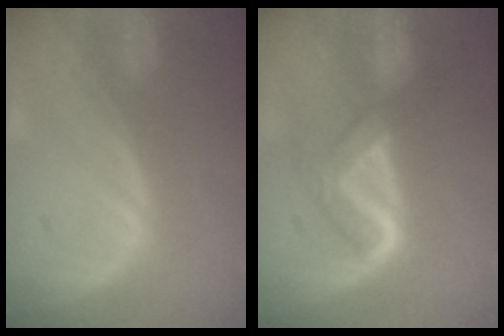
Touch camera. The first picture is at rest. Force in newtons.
{"total": 5.1, "press": 5.1, "slide": 0.6}